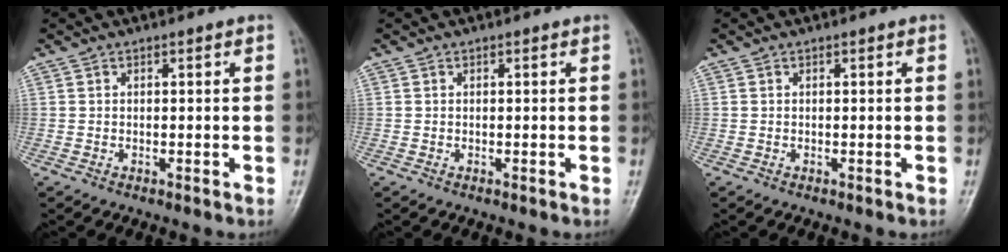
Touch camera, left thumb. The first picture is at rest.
{"total": 0.0}
{"total": 0.0}